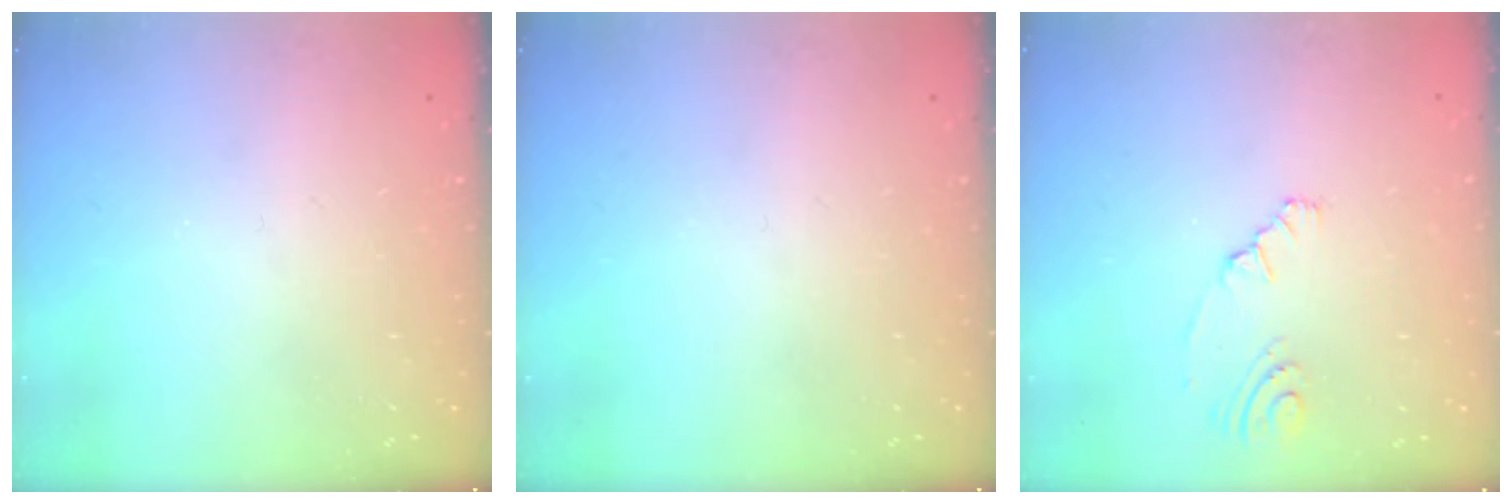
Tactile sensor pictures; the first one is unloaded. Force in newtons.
{"total": 0.0}
{"total": 5.2, "press": 2.1, "slide": 4.8}